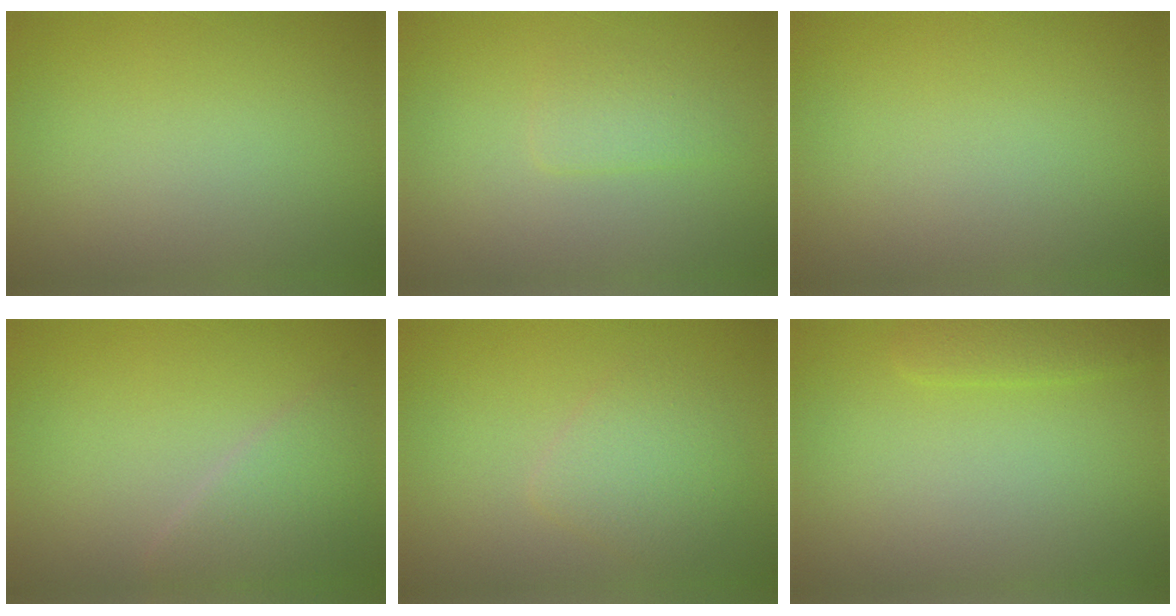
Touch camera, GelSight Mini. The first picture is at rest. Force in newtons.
{"total": 1.6, "press": 1.6, "slide": 0.0}
{"total": 0.0}
{"total": 3.0, "press": 3.0, "slide": 0.1}
{"total": 2.9, "press": 2.9, "slide": 0.0}
{"total": 1.5, "press": 1.5, "slide": 0.2}